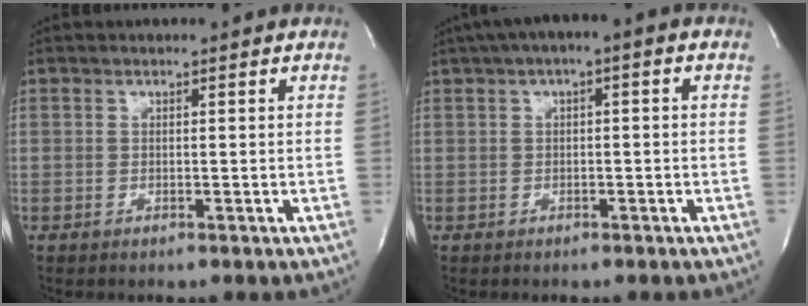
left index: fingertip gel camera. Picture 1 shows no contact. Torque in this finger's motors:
{"motor_torque": [0.38, -0.48, 0.91, 0.17]}